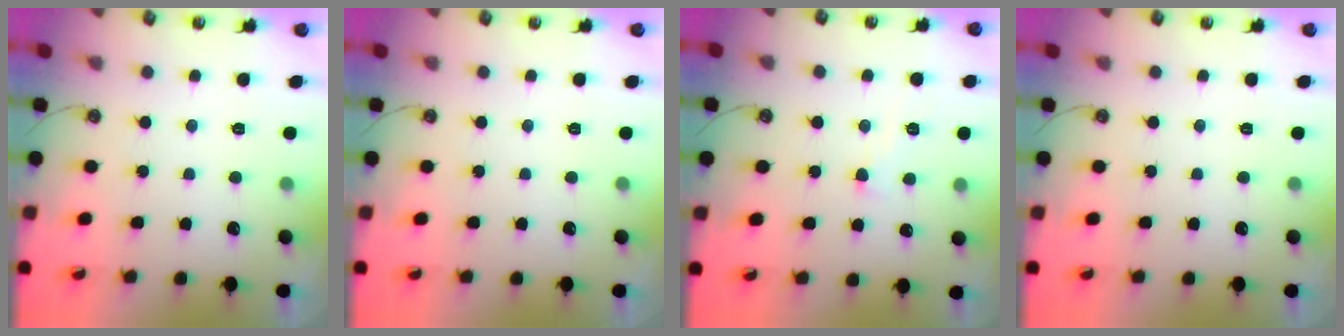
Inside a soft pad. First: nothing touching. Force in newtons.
{"total": 0.0}
{"total": 3.1, "press": 3.1, "slide": 0.6}
{"total": 0.0}